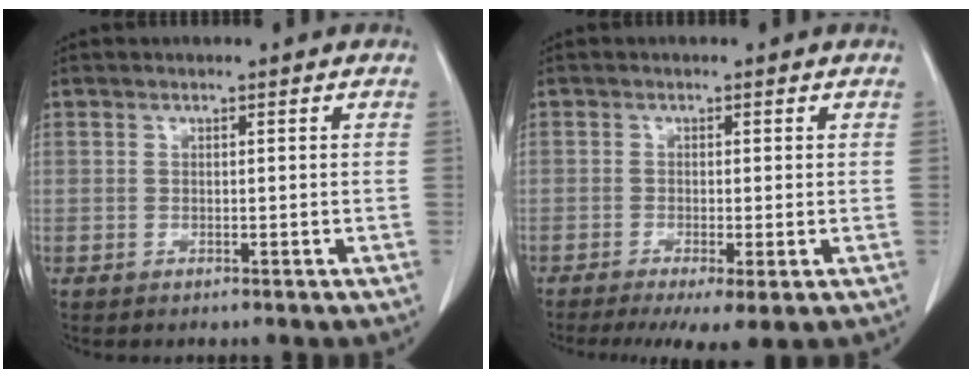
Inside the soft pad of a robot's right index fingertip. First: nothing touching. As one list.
[{"total": 5.9, "force": [-3.3, 1.0, 4.7], "torque": [-0.072, -0.018, -0.056]}]